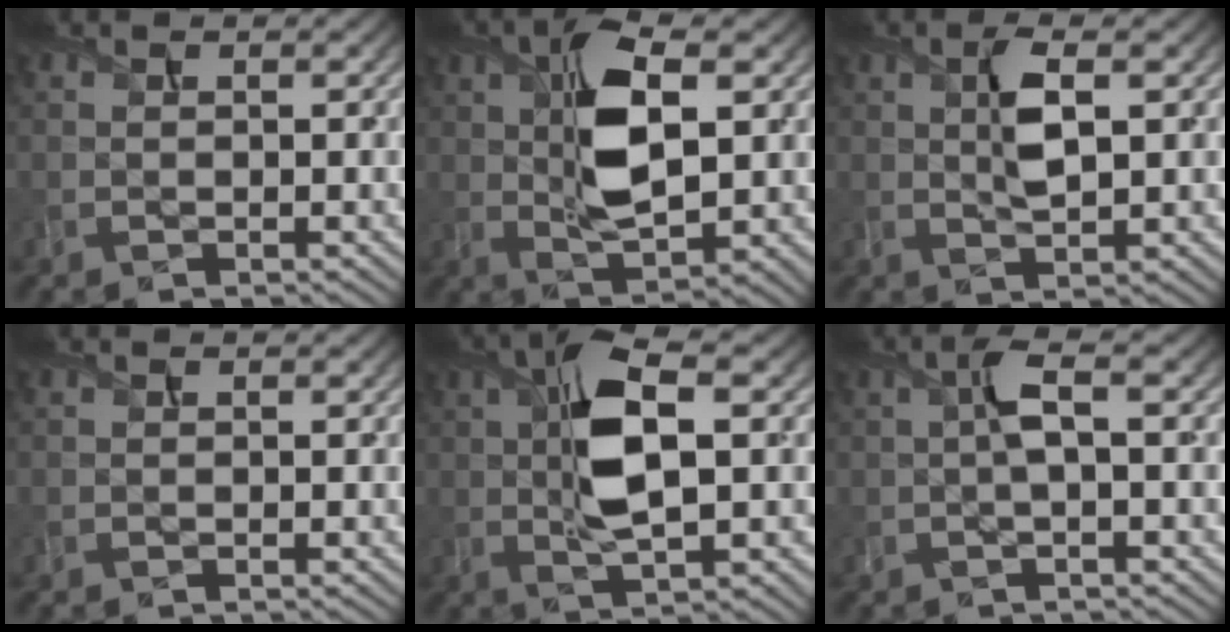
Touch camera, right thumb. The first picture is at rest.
{"total": 10.0, "force": [2.0, 4.2, 8.9], "torque": [-0.171, 0.001, 0.035]}
{"total": 4.3, "force": [0.9, 1.5, 3.9], "torque": [-0.081, 0.000, 0.018]}
{"total": 0.0}
{"total": 10.0, "force": [1.3, 3.5, 9.2], "torque": [-0.181, 0.008, 0.022]}
{"total": 3.2, "force": [0.1, 0.7, 3.1], "torque": [-0.065, 0.011, -0.001]}